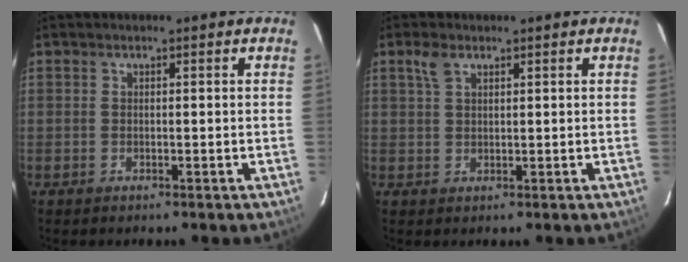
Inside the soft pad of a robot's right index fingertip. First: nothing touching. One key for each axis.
{"total": 2.6, "fx": 1.6, "fy": 1.3, "fz": 1.6, "tx": -0.034, "ty": 0.006, "tz": 0.033}